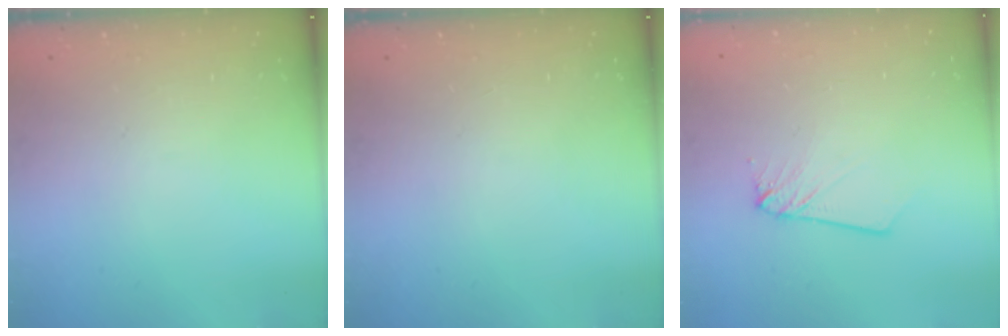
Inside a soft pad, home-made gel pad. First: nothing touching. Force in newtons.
{"total": 0.0}
{"total": 3.1, "press": 3.0, "slide": 0.3}